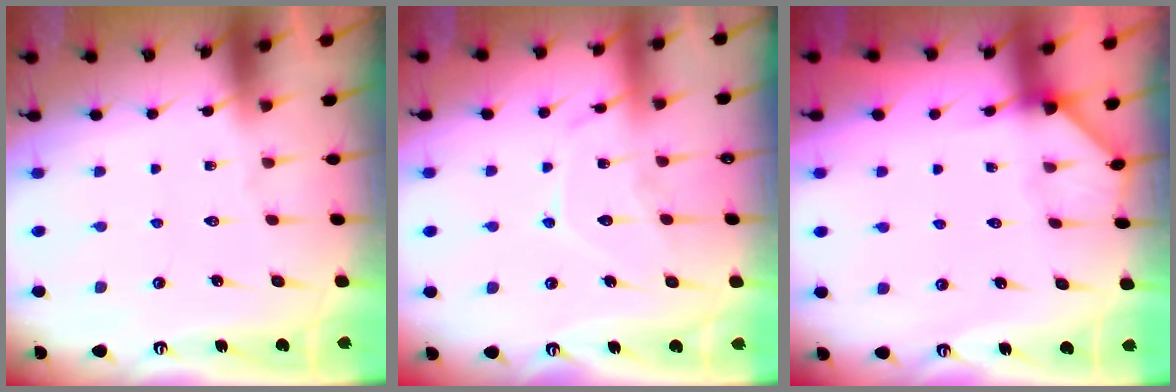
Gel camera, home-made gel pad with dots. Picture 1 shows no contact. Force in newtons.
{"total": 10.2, "press": 10.2, "slide": 0.8}
{"total": 2.8, "press": 2.8, "slide": 0.2}